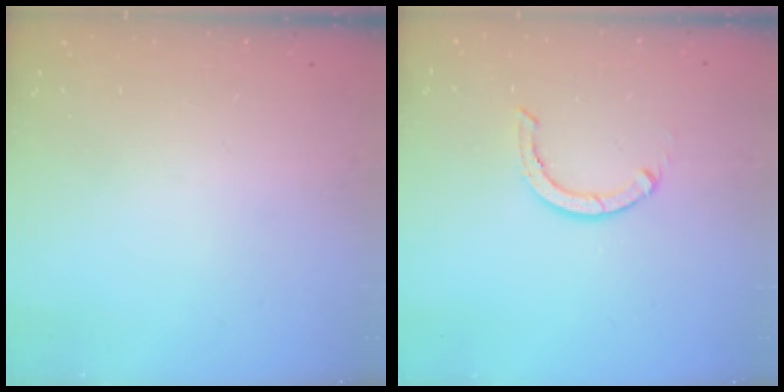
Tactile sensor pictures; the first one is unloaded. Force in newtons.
{"total": 2.9, "press": 2.9, "slide": 0.1}